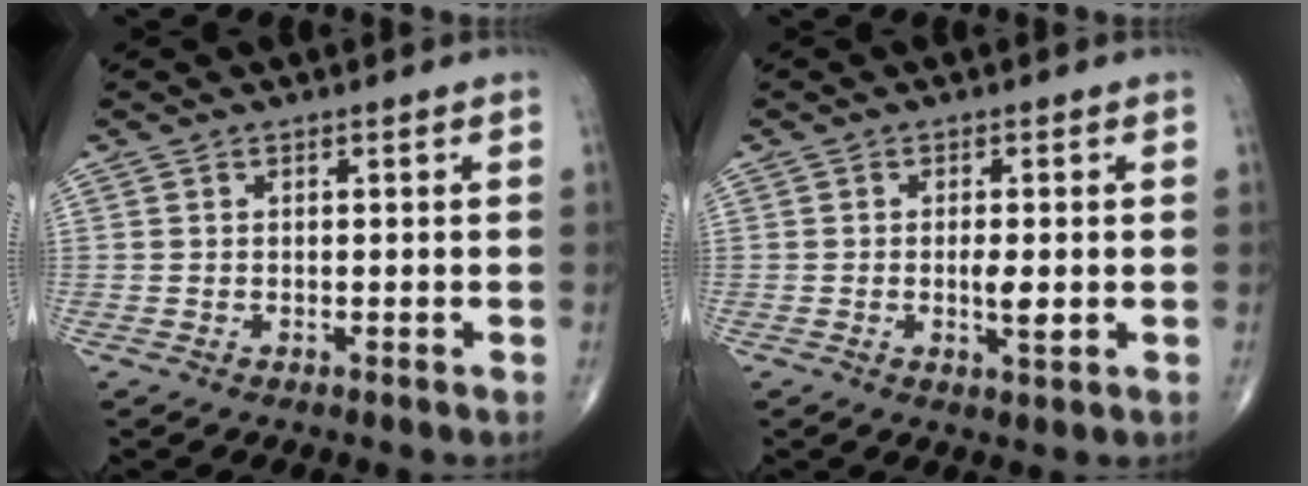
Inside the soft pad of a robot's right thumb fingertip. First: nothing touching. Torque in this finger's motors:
{"motor_torque": [2.04, 1.90, 0.14, -0.32, -0.01]}